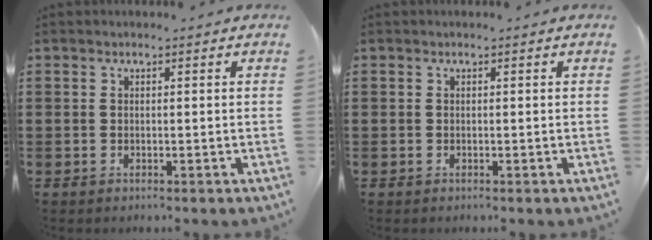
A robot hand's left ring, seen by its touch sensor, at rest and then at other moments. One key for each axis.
{"total": 0.0}